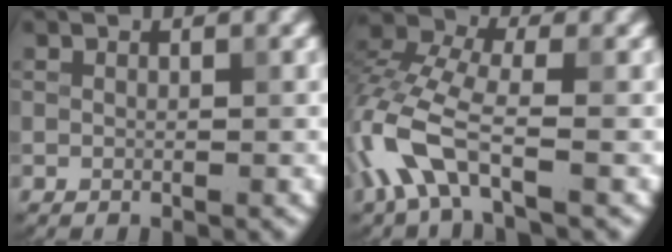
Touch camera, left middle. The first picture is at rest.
{"total": 7.1, "force": [-3.1, 3.1, 5.6], "torque": [-0.141, 0.005, -0.076]}